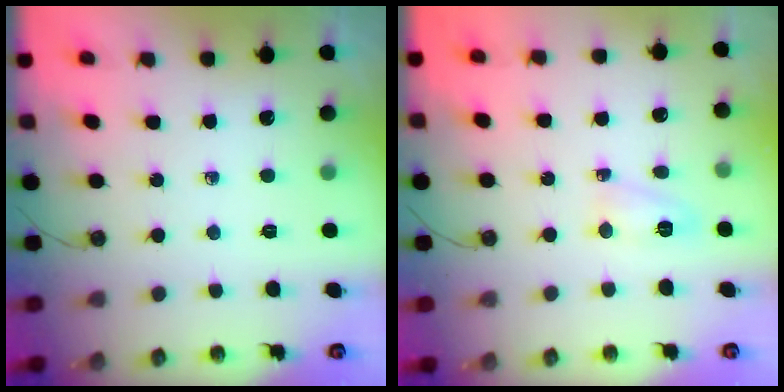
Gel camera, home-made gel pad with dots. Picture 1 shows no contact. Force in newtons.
{"total": 4.3, "press": 4.3, "slide": 0.7}